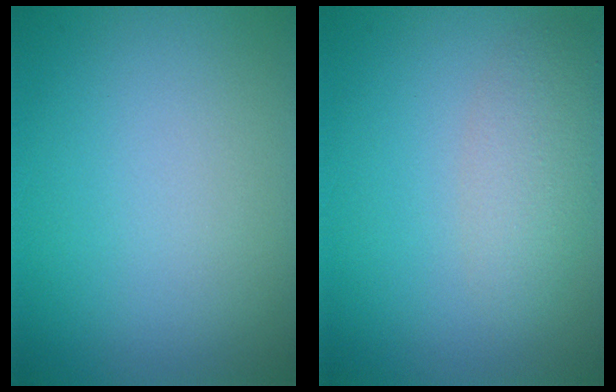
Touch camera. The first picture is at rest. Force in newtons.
{"total": 2.7, "press": 2.7, "slide": 0.1}